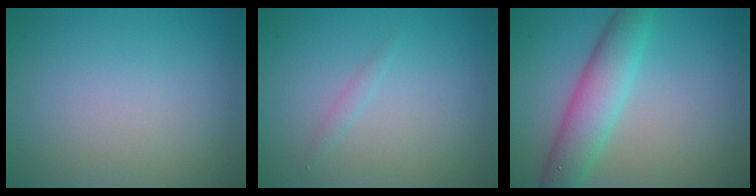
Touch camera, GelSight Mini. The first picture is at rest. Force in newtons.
{"total": 0.8, "press": 0.8, "slide": 0.0}
{"total": 5.2, "press": 5.2, "slide": 0.2}